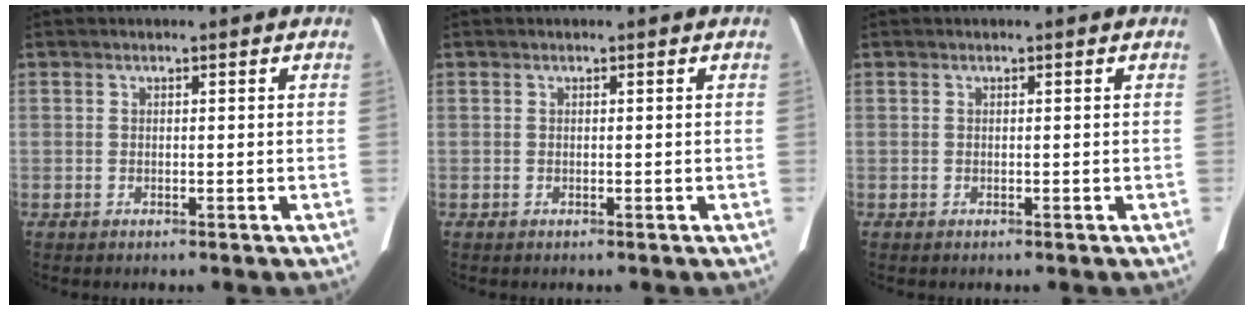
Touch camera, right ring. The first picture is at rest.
{"total": 0.0}
{"total": 0.0}